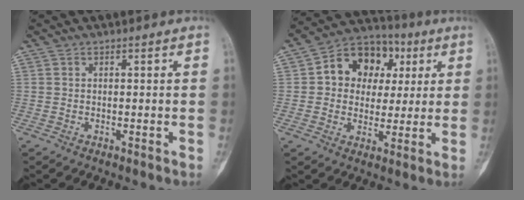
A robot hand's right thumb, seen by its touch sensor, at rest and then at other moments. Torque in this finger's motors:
{"motor_torque": [1.26, 1.32, 0.67, 0.18, 0.06]}